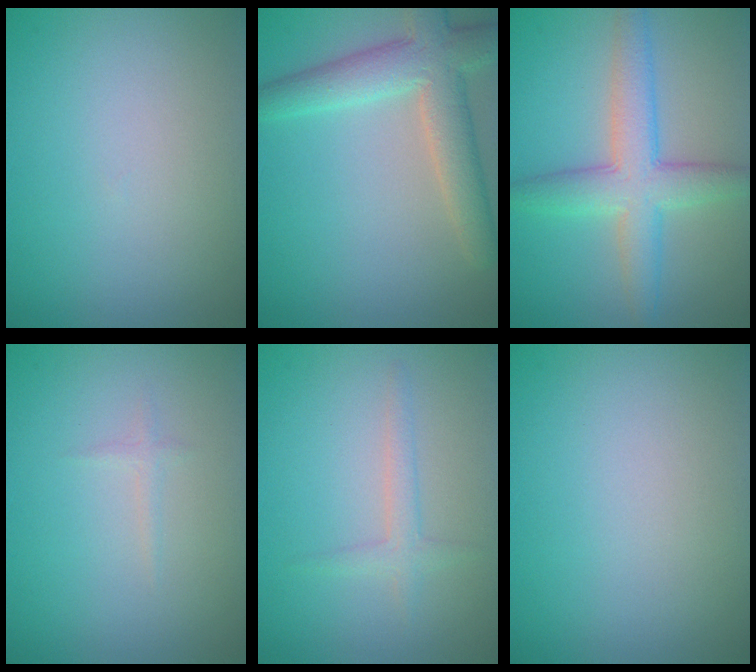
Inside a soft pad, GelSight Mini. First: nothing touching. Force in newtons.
{"total": 5.5, "press": 5.5, "slide": 0.3}
{"total": 5.1, "press": 5.1, "slide": 0.2}
{"total": 0.6, "press": 0.6, "slide": 0.0}
{"total": 1.6, "press": 1.6, "slide": 0.1}
{"total": 0.0}